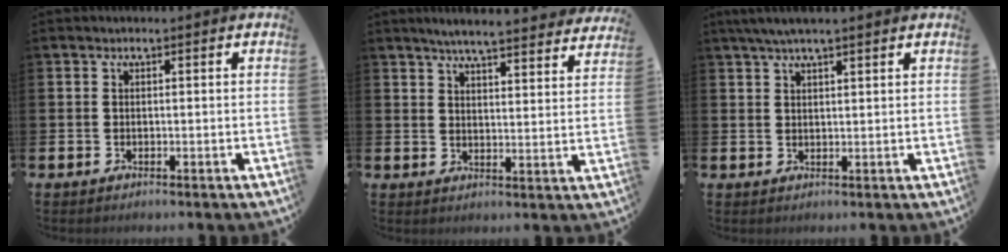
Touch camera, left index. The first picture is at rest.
{"total": 5.5, "force": [5.3, -0.1, 1.5], "torque": [-0.031, -0.036, 0.089]}
{"total": 3.7, "force": [2.9, 0.5, 2.2], "torque": [-0.042, -0.002, 0.052]}